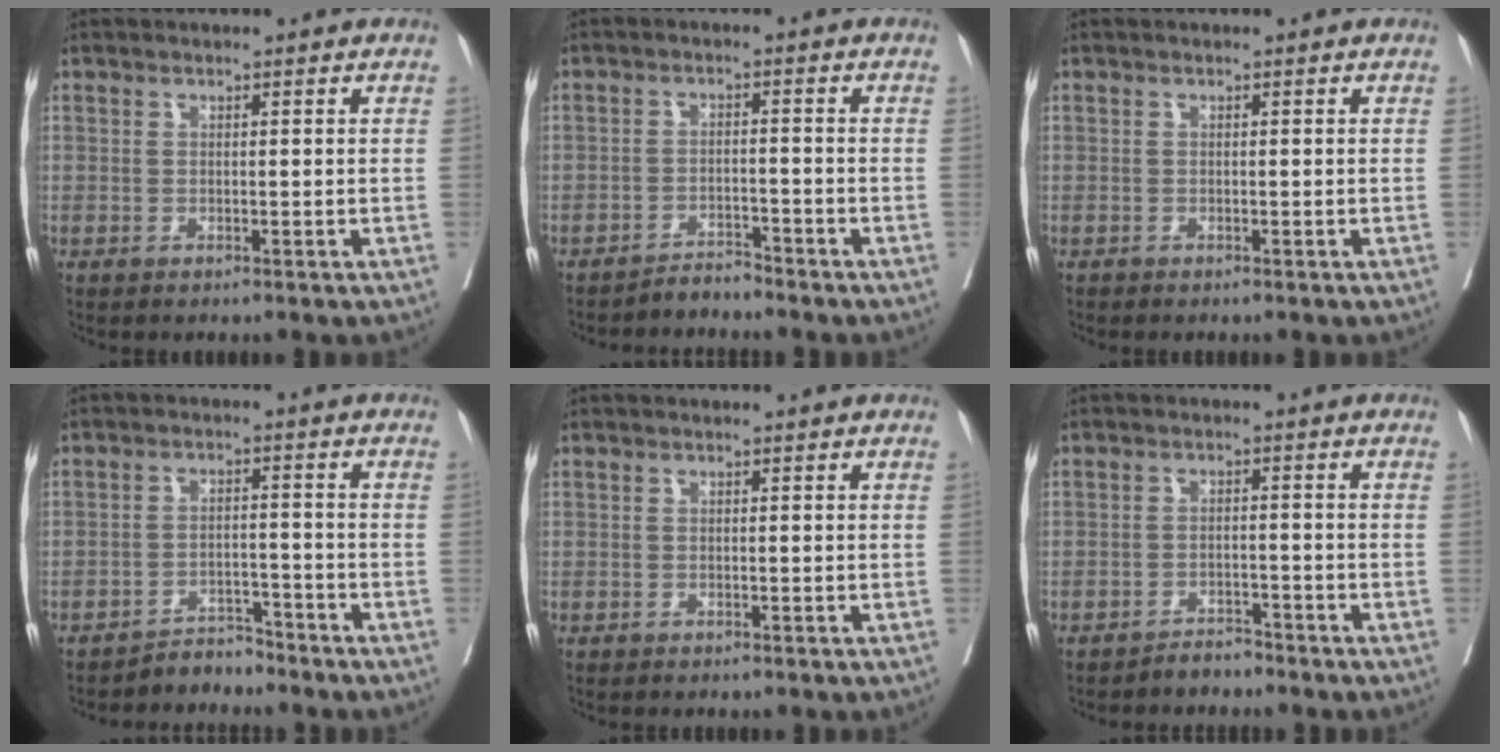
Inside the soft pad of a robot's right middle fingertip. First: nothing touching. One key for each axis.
{"total": 2.4, "fx": -2.4, "fy": -0.1, "fz": -0.2, "tx": 0.007, "ty": -0.012, "tz": -0.041}
{"total": 0.0}
{"total": 3.3, "fx": -3.3, "fy": 0.5, "fz": -0.4, "tx": 0.011, "ty": -0.005, "tz": -0.053}
{"total": 0.0}
{"total": 2.2, "fx": -2.1, "fy": 0.4, "fz": 0.0, "tx": 0.000, "ty": -0.004, "tz": -0.034}